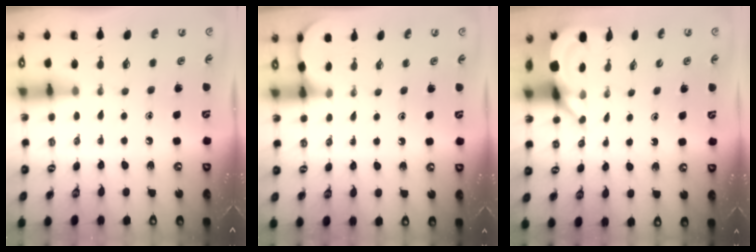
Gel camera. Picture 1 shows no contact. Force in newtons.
{"total": 1.8, "press": 1.8, "slide": 0.2}
{"total": 4.2, "press": 4.2, "slide": 0.1}